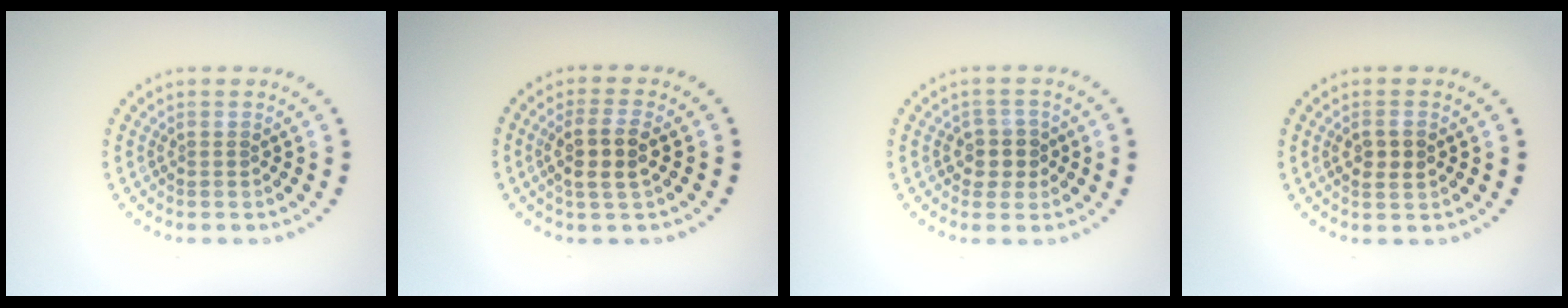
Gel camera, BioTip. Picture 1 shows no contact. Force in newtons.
{"total": 3.2, "press": 2.9, "slide": 1.2}
{"total": 2.4, "press": 2.1, "slide": 1.1}
{"total": 2.1, "press": 2.1, "slide": 0.2}